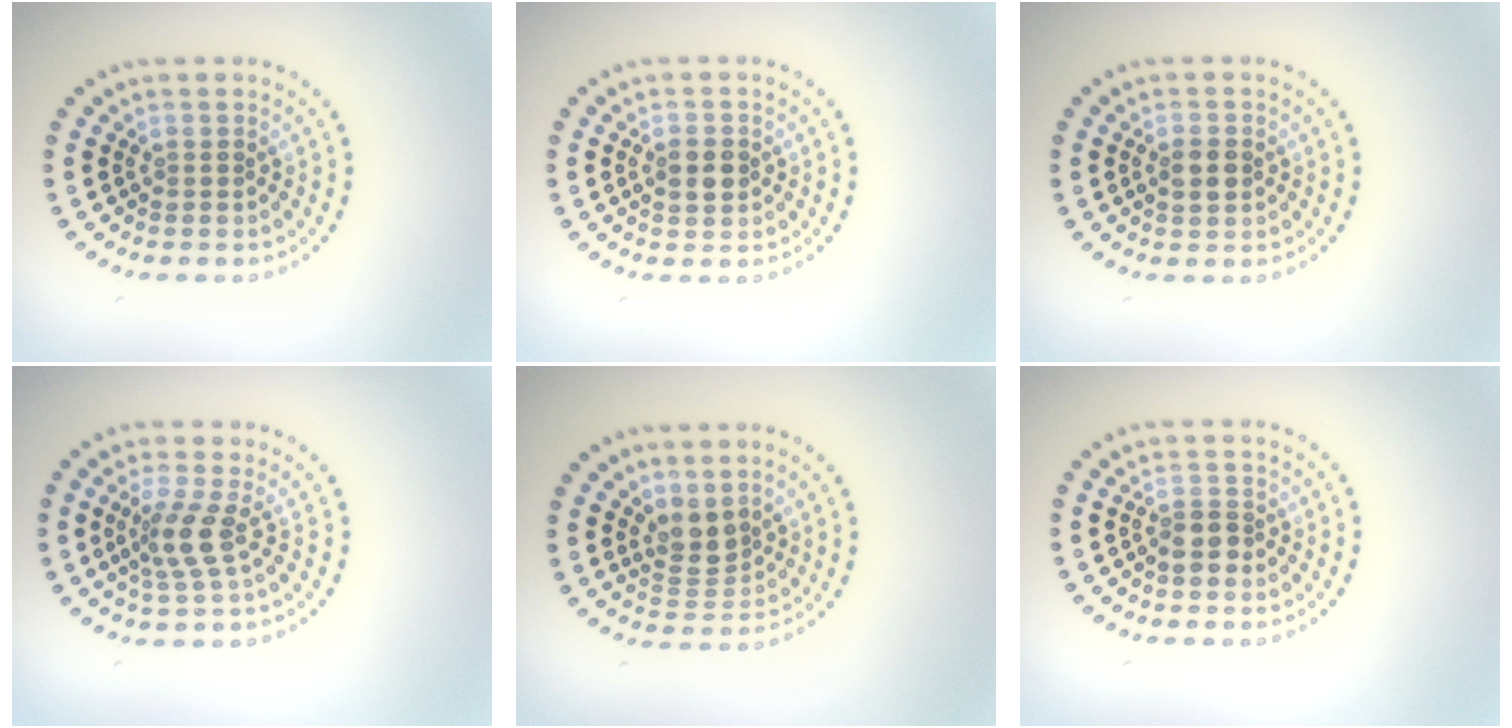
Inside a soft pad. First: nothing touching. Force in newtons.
{"total": 2.7, "press": 2.7, "slide": 0.0}
{"total": 2.0, "press": 2.0, "slide": 0.2}
{"total": 2.9, "press": 2.2, "slide": 2.0}
{"total": 2.7, "press": 2.2, "slide": 1.5}
{"total": 1.9, "press": 1.6, "slide": 1.0}